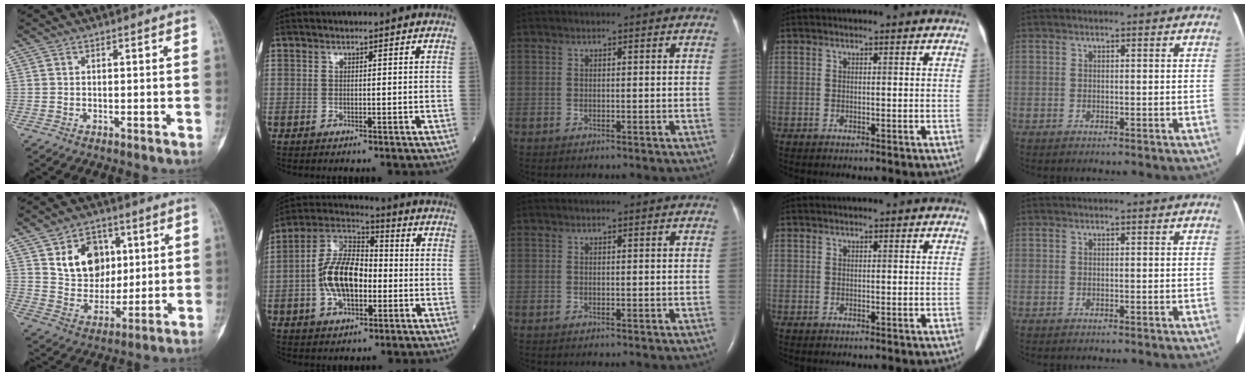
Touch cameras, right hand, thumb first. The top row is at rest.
{"thumb": {"total": 13.2, "force": [4.5, 10.1, 7.3], "torque": [-0.070, -0.020, 0.085]}, "index": {"total": 12.4, "force": [-1.8, 6.2, 10.6], "torque": [-0.219, 0.022, -0.036]}}